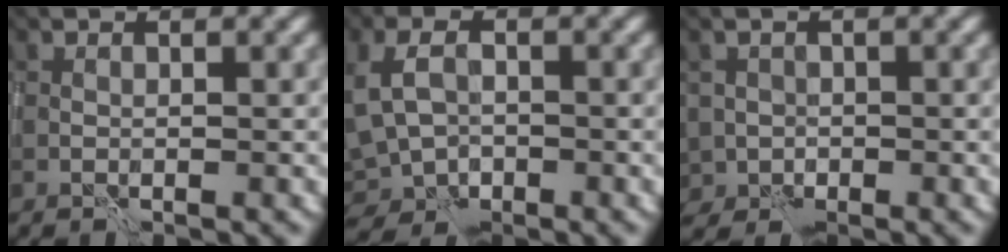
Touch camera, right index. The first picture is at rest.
{"total": 5.7, "force": [-1.0, 4.1, 3.8], "torque": [-0.081, -0.007, -0.011]}
{"total": 3.9, "force": [-2.2, 3.1, 0.7], "torque": [0.008, -0.009, -0.038]}